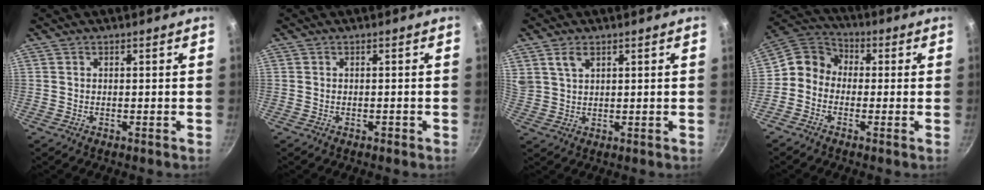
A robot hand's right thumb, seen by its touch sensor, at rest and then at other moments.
{"total": 0.6, "force": [-0.4, 0.3, 0.3], "torque": [-0.004, 0.004, -0.003]}
{"total": 4.5, "force": [2.6, 2.5, 2.6], "torque": [-0.042, -0.005, 0.056]}
{"total": 7.3, "force": [-1.0, 6.4, 3.4], "torque": [-0.045, 0.035, -0.047]}